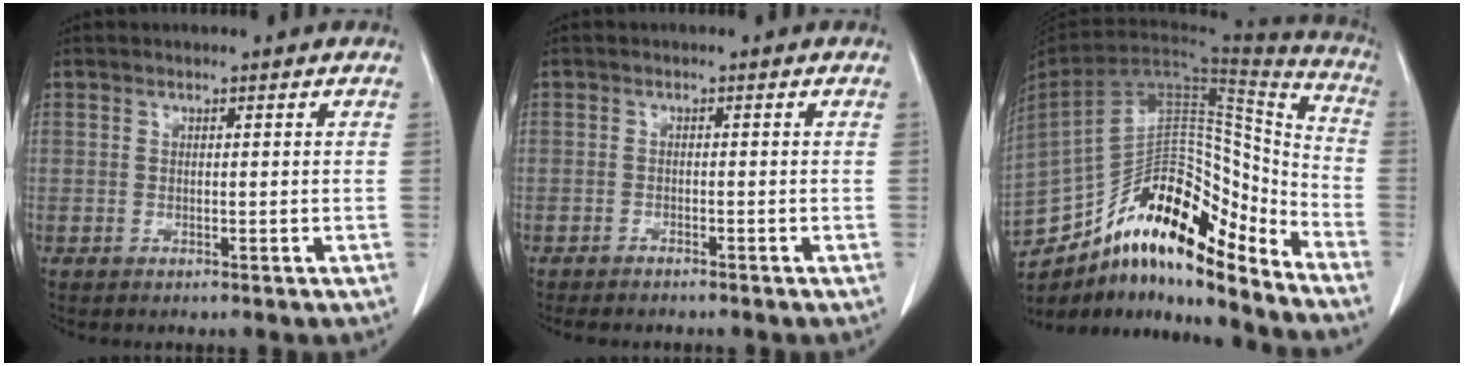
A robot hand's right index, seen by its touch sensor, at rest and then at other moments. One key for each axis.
{"total": 3.2, "fx": -2.9, "fy": 0.6, "fz": 1.2, "tx": -0.016, "ty": -0.004, "tz": -0.038}
{"total": 26.4, "fx": -18.7, "fy": 8.6, "fz": 16.5, "tx": -0.328, "ty": 0.014, "tz": -0.310}